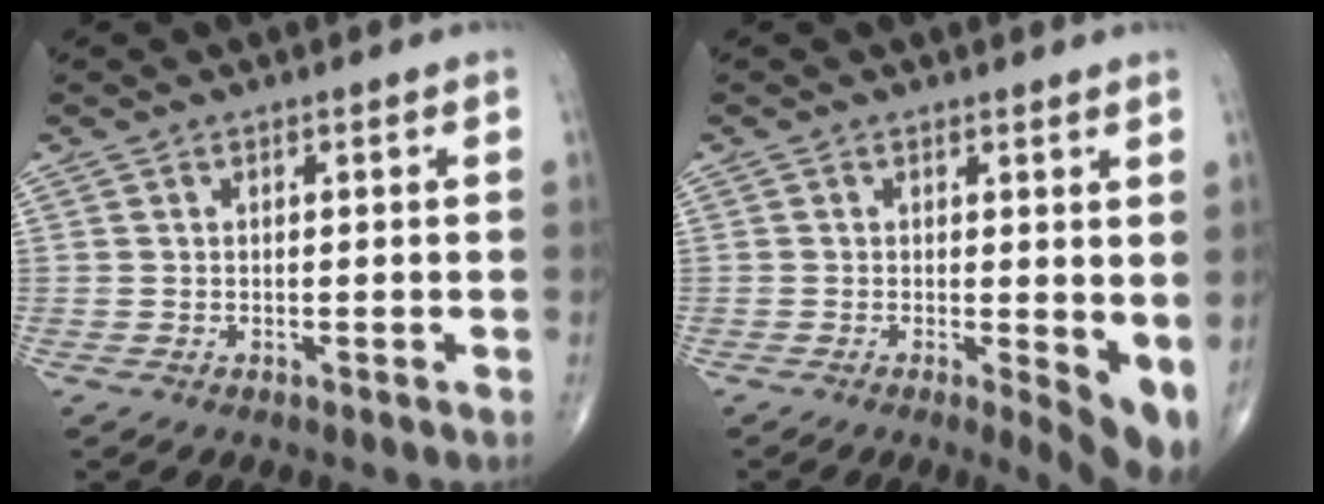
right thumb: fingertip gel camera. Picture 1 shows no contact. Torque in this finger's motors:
{"motor_torque": [0.15, 0.49, 0.42, 0.13, 0.05]}